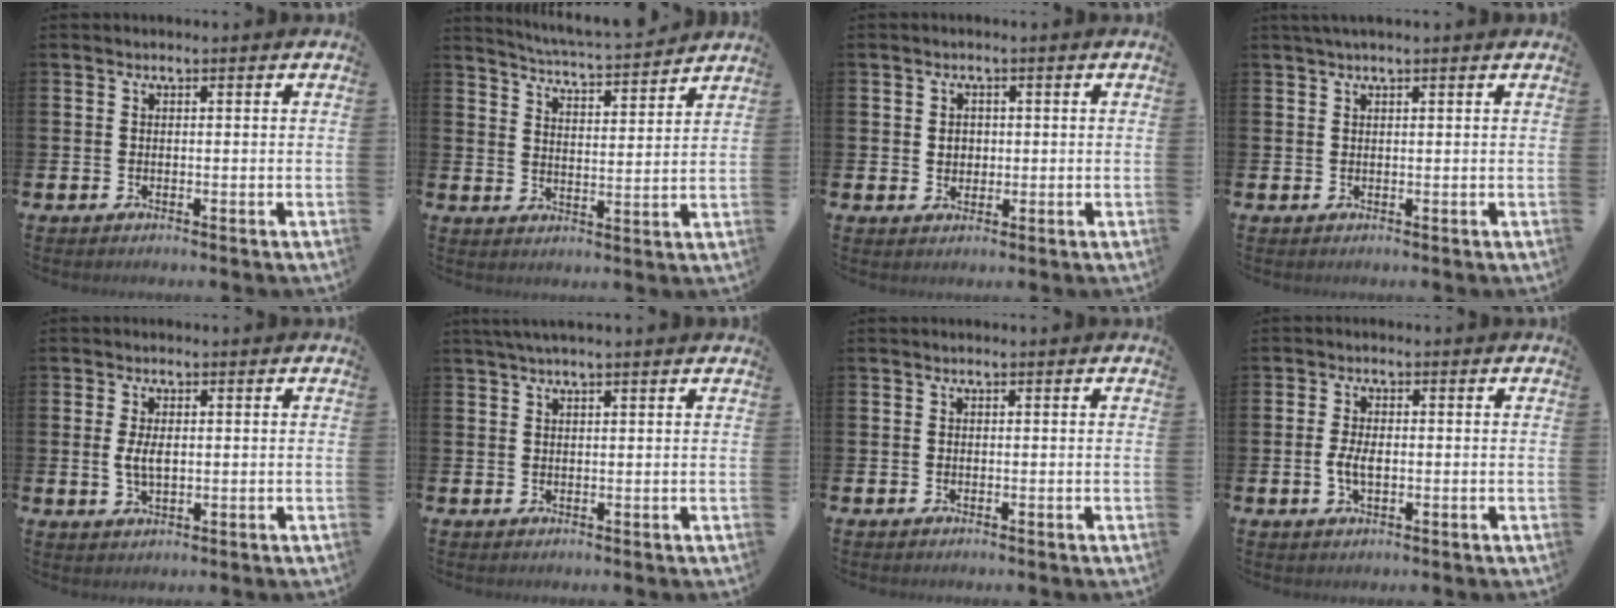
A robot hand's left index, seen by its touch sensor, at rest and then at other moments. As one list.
[{"total": 5.1, "force": [5.0, -0.4, 0.5], "torque": [-0.033, -0.042, 0.086]}, {"total": 1.9, "force": [0.5, 1.7, 0.8], "torque": [0.002, 0.002, 0.002]}, {"total": 1.3, "force": [1.1, -0.1, 0.7], "torque": [-0.010, 0.000, 0.018]}, {"total": 3.3, "force": [0.3, 1.6, 2.8], "torque": [-0.043, 0.000, 0.001]}, {"total": 2.0, "force": [1.6, -0.1, 1.1], "torque": [-0.019, 0.001, 0.029]}, {"total": 0.0}, {"total": 2.9, "force": [-0.4, 1.5, 2.5], "torque": [-0.043, 0.002, -0.009]}]